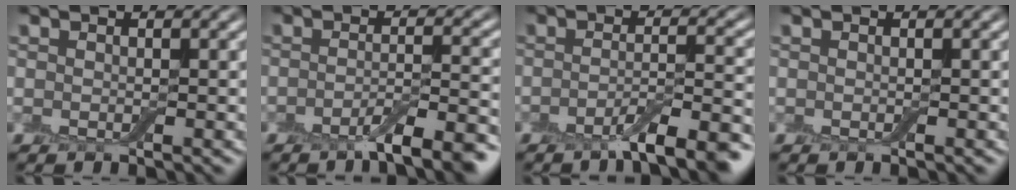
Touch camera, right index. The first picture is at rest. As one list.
[{"total": 5.0, "force": [-3.2, 1.1, 3.7], "torque": [-0.048, 0.004, -0.055]}, {"total": 5.5, "force": [-3.6, 1.2, 4.0], "torque": [-0.053, 0.005, -0.062]}, {"total": 0.0}]